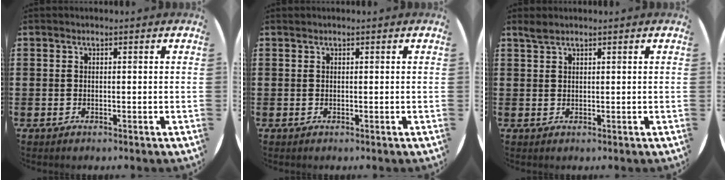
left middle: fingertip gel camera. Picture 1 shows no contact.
{"total": 0.0}
{"total": 1.4, "force": [1.3, 0.2, 0.5], "torque": [-0.013, 0.002, 0.024]}